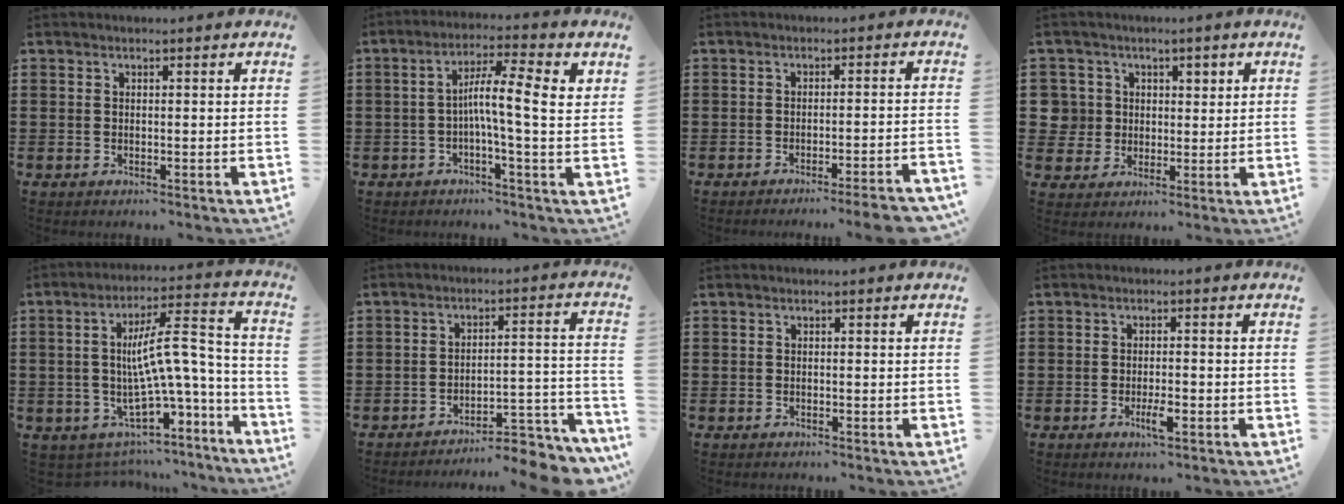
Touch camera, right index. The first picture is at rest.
{"total": 8.2, "force": [0.5, 0.9, 8.1], "torque": [-0.153, 0.000, 0.005]}
{"total": 3.5, "force": [-3.0, -0.4, 1.8], "torque": [-0.029, -0.011, -0.058]}
{"total": 5.1, "force": [0.9, 5.1, 0.3], "torque": [-0.033, 0.018, 0.017]}
{"total": 10.9, "force": [-1.5, 5.5, 9.3], "torque": [-0.152, -0.014, -0.027]}
{"total": 6.3, "force": [-5.8, 1.0, 2.3], "torque": [-0.031, 0.004, -0.110]}
{"total": 0.0}
{"total": 3.3, "force": [-1.4, 0.9, 2.9], "torque": [-0.054, 0.001, -0.026]}